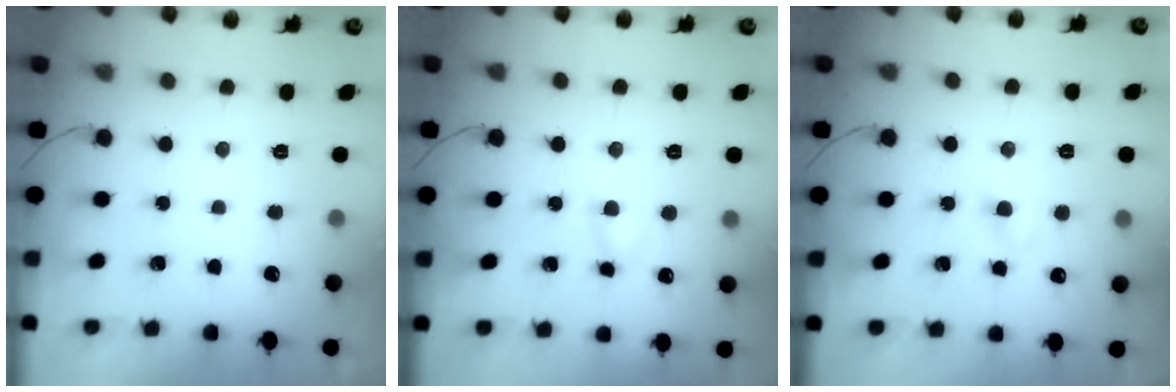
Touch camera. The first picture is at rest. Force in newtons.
{"total": 4.0, "press": 3.9, "slide": 1.1}
{"total": 3.9, "press": 3.7, "slide": 1.1}